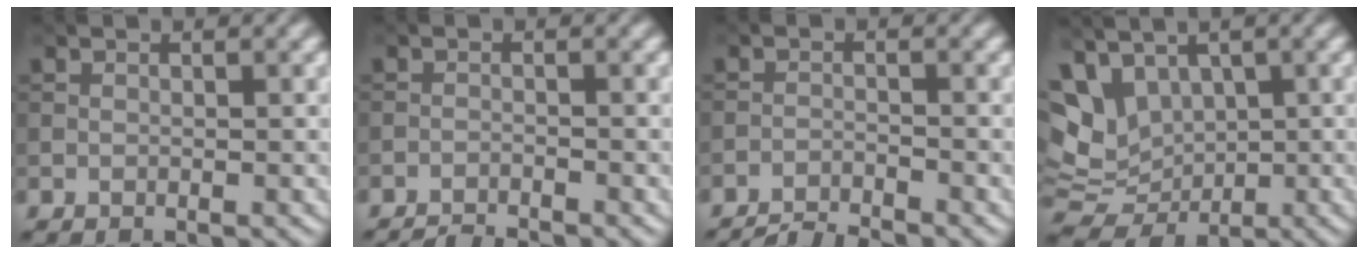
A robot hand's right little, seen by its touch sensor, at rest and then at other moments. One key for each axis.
{"total": 2.5, "fx": -2.4, "fy": 0.2, "fz": 0.7, "tx": -0.012, "ty": 0.000, "tz": -0.049}
{"total": 3.9, "fx": -3.7, "fy": 0.3, "fz": 1.1, "tx": -0.021, "ty": -0.006, "tz": -0.074}
{"total": 5.9, "fx": 2.0, "fy": 4.4, "fz": 3.4, "tx": -0.070, "ty": -0.006, "tz": 0.040}